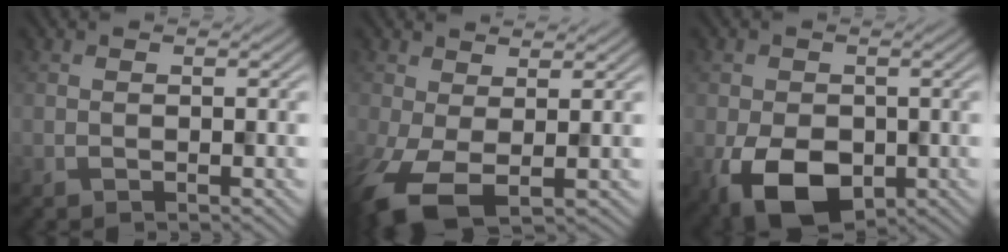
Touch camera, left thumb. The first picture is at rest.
{"total": 6.0, "force": [-1.7, 2.6, 5.1], "torque": [-0.120, -0.016, -0.026]}
{"total": 9.3, "force": [-3.7, 5.9, 6.1], "torque": [-0.122, -0.027, -0.054]}